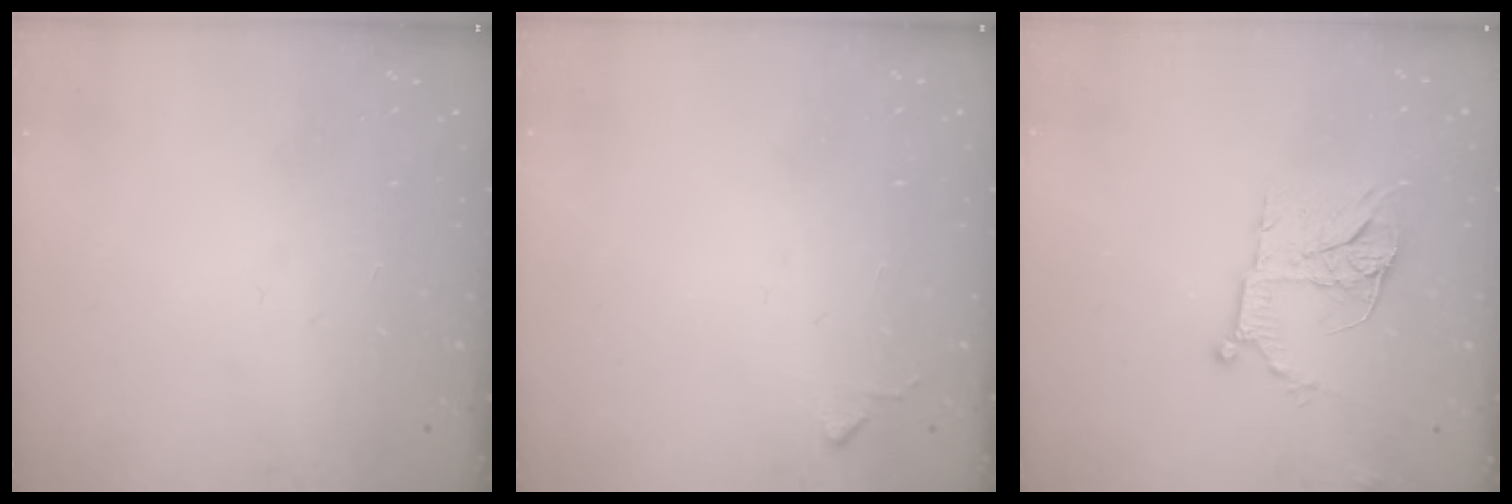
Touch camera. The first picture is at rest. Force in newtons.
{"total": 4.2, "press": 4.1, "slide": 0.7}
{"total": 12.2, "press": 12.1, "slide": 1.1}